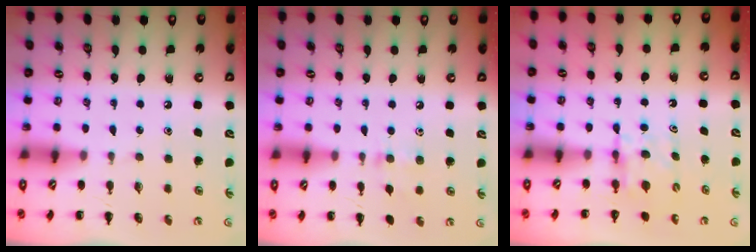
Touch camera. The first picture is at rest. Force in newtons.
{"total": 5.9, "press": 5.7, "slide": 1.4}
{"total": 5.3, "press": 5.3, "slide": 0.3}